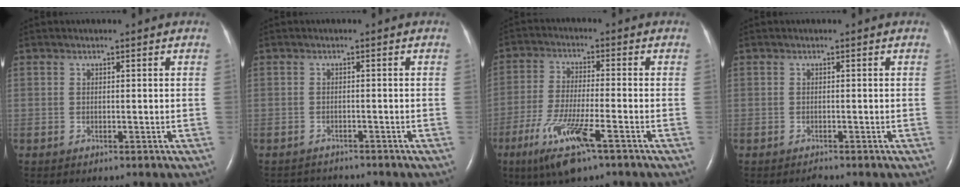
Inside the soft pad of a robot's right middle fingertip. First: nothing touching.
{"total": 3.3, "force": [-3.3, 0.4, -0.2], "torque": [0.002, -0.009, -0.048]}
{"total": 10.4, "force": [-5.7, 1.0, 8.7], "torque": [-0.182, -0.028, -0.103]}
{"total": 0.7, "force": [-0.6, -0.1, 0.1], "torque": [-0.003, -0.003, -0.009]}